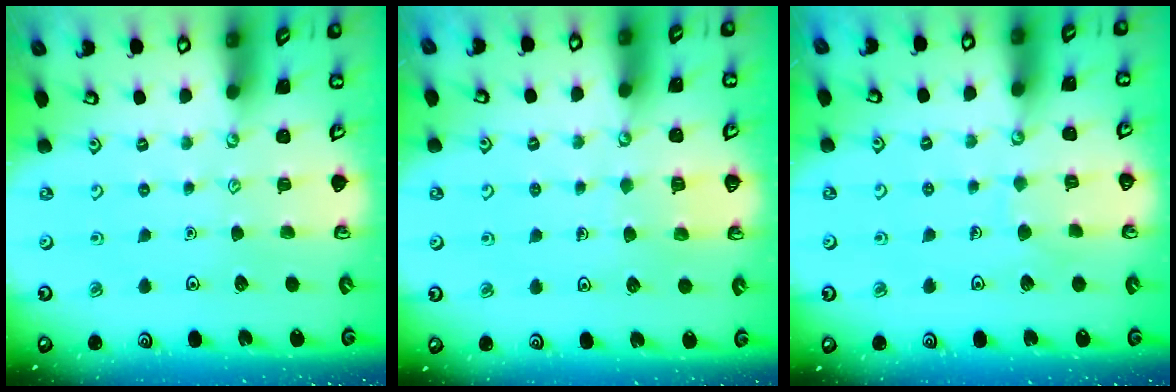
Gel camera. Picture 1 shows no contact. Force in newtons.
{"total": 3.6, "press": 3.6, "slide": 0.3}
{"total": 4.3, "press": 4.3, "slide": 0.3}